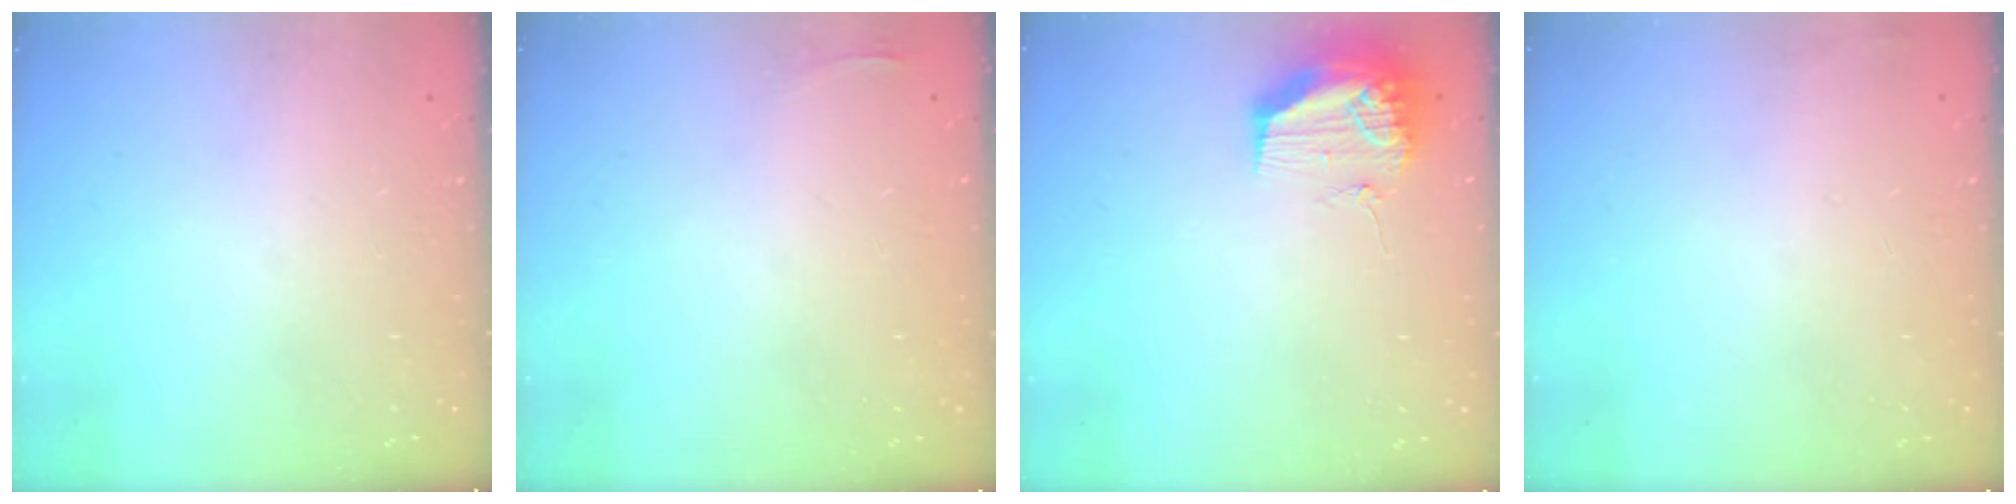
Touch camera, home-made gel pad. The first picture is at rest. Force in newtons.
{"total": 3.3, "press": 2.7, "slide": 1.8}
{"total": 11.1, "press": 11.1, "slide": 0.8}
{"total": 2.9, "press": 2.4, "slide": 1.6}